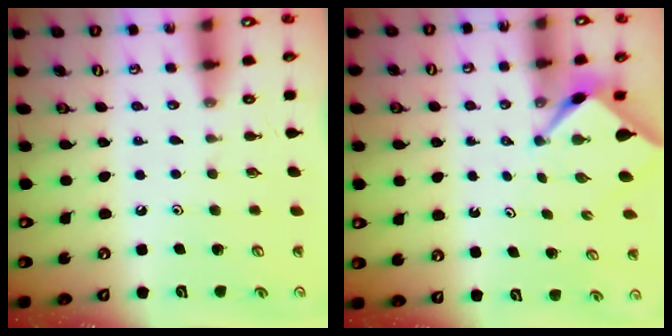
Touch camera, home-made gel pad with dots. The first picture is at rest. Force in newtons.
{"total": 2.4, "press": 2.4, "slide": 0.3}